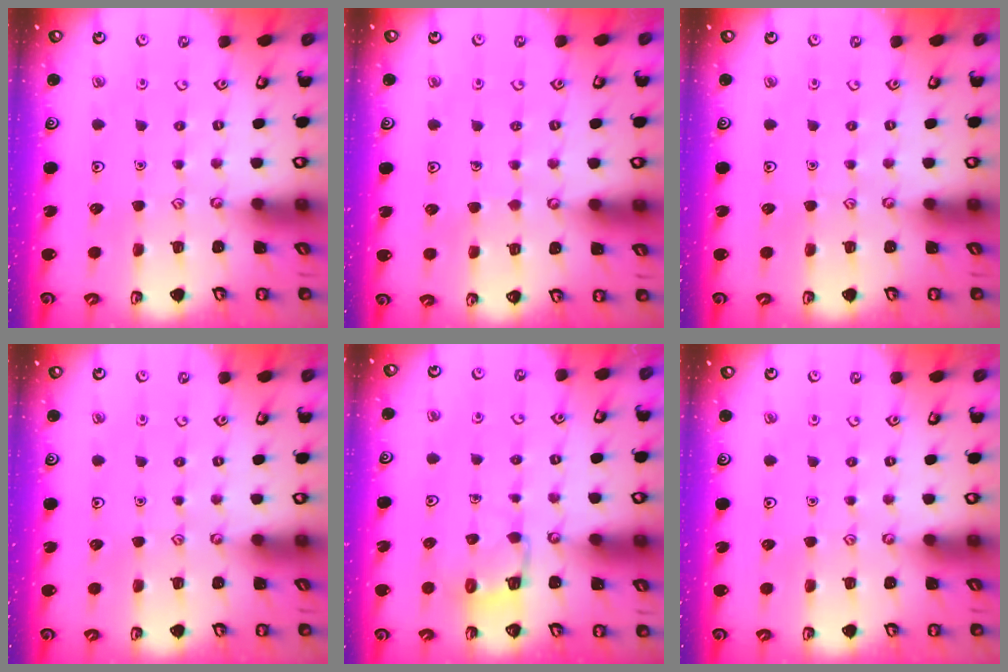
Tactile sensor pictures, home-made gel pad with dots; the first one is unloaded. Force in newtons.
{"total": 2.9, "press": 2.9, "slide": 0.2}
{"total": 0.0}
{"total": 0.0}
{"total": 4.3, "press": 4.3, "slide": 0.3}
{"total": 0.0}